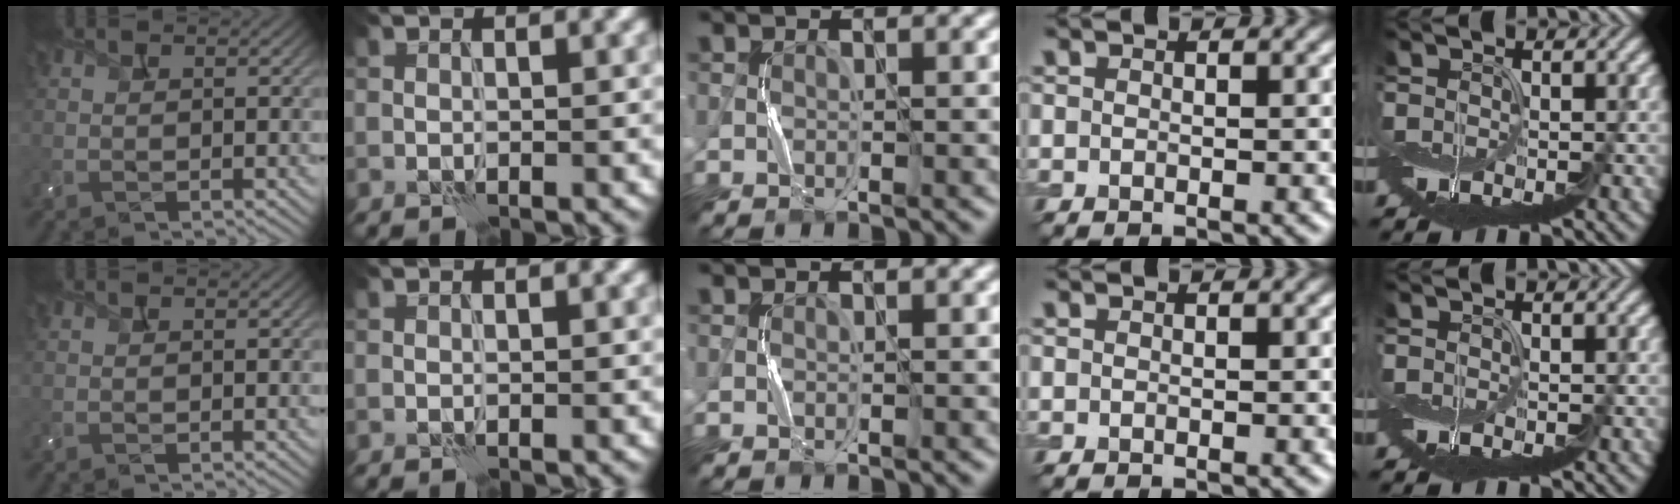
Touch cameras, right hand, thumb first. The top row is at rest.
{}